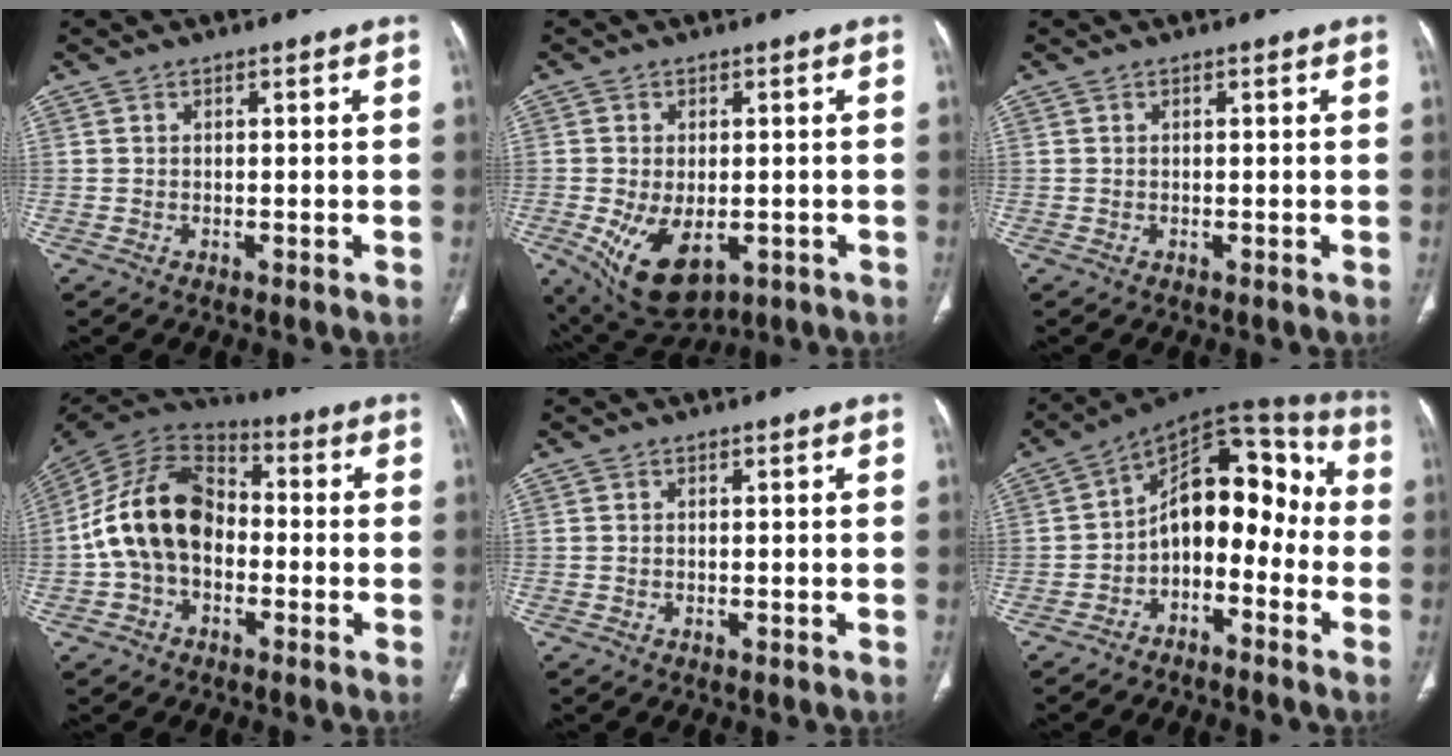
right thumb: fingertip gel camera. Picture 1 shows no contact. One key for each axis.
{"total": 10.9, "fx": -3.4, "fy": 6.3, "fz": 8.2, "tx": -0.137, "ty": -0.007, "tz": -0.035}
{"total": 0.0}
{"total": 16.2, "fx": -1.9, "fy": 11.3, "fz": 11.5, "tx": -0.205, "ty": 0.040, "tz": -0.044}
{"total": 0.0}
{"total": 15.0, "fx": -3.1, "fy": 9.2, "fz": 11.4, "tx": -0.130, "ty": 0.084, "tz": -0.061}